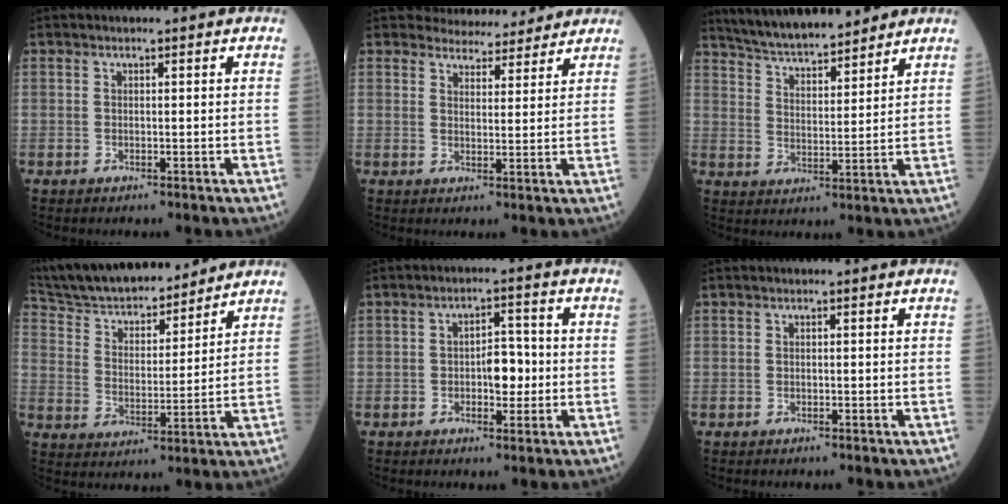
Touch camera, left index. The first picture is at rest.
{"total": 5.3, "force": [4.8, 2.2, 0.5], "torque": [0.005, 0.004, 0.055]}
{"total": 13.2, "force": [12.0, 2.0, 5.2], "torque": [-0.085, 0.010, 0.195]}
{"total": 18.9, "force": [17.2, 4.0, 6.8], "torque": [-0.123, 0.015, 0.287]}
{"total": 4.5, "force": [-0.9, 2.2, 3.8], "torque": [-0.053, 0.007, -0.015]}
{"total": 0.0}